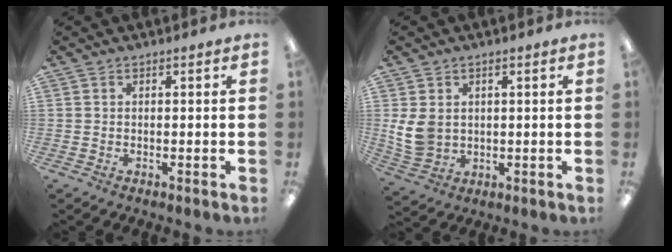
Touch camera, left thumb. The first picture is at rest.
{"total": 7.3, "force": [1.3, 5.8, 4.2], "torque": [-0.101, 0.002, 0.026]}